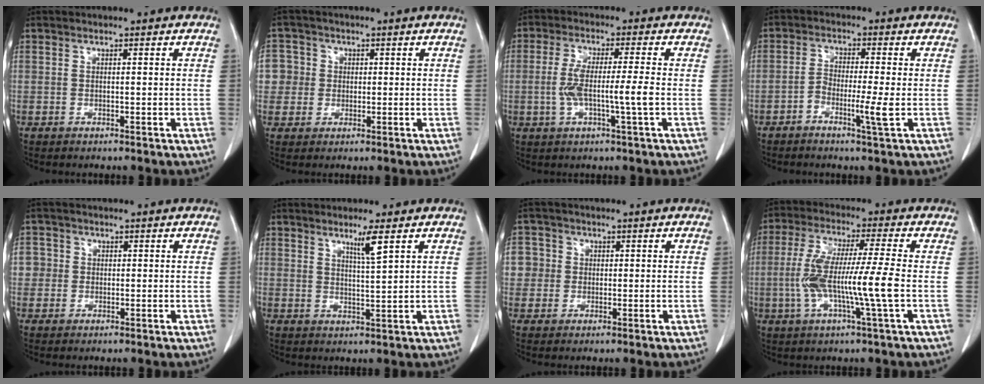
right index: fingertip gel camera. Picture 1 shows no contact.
{"total": 5.6, "force": [0.7, 5.6, 0.5], "torque": [-0.008, 0.023, 0.015]}
{"total": 6.8, "force": [-1.1, 0.0, 6.7], "torque": [-0.136, 0.005, -0.018]}
{"total": 4.4, "force": [-1.6, 0.0, 4.1], "torque": [-0.078, 0.000, -0.029]}
{"total": 3.0, "force": [0.3, 3.0, 0.2], "torque": [0.014, 0.011, 0.005]}
{"total": 3.6, "force": [2.2, -0.5, 2.8], "torque": [-0.053, -0.009, 0.043]}
{"total": 4.3, "force": [0.5, 4.3, 0.4], "torque": [0.004, 0.015, 0.011]}
{"total": 11.4, "force": [-1.7, -0.2, 11.3], "torque": [-0.227, 0.002, -0.036]}